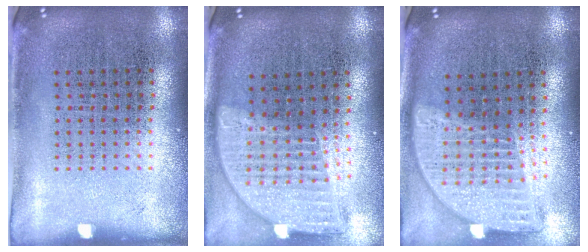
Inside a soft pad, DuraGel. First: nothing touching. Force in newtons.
{"total": 1.9, "press": 1.5, "slide": 1.2}
{"total": 2.0, "press": 1.6, "slide": 1.2}